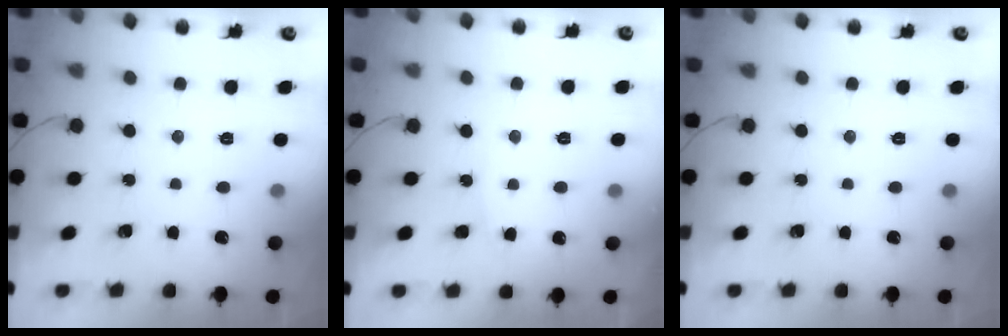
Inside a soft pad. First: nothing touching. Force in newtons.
{"total": 4.3, "press": 4.2, "slide": 0.6}
{"total": 0.0}